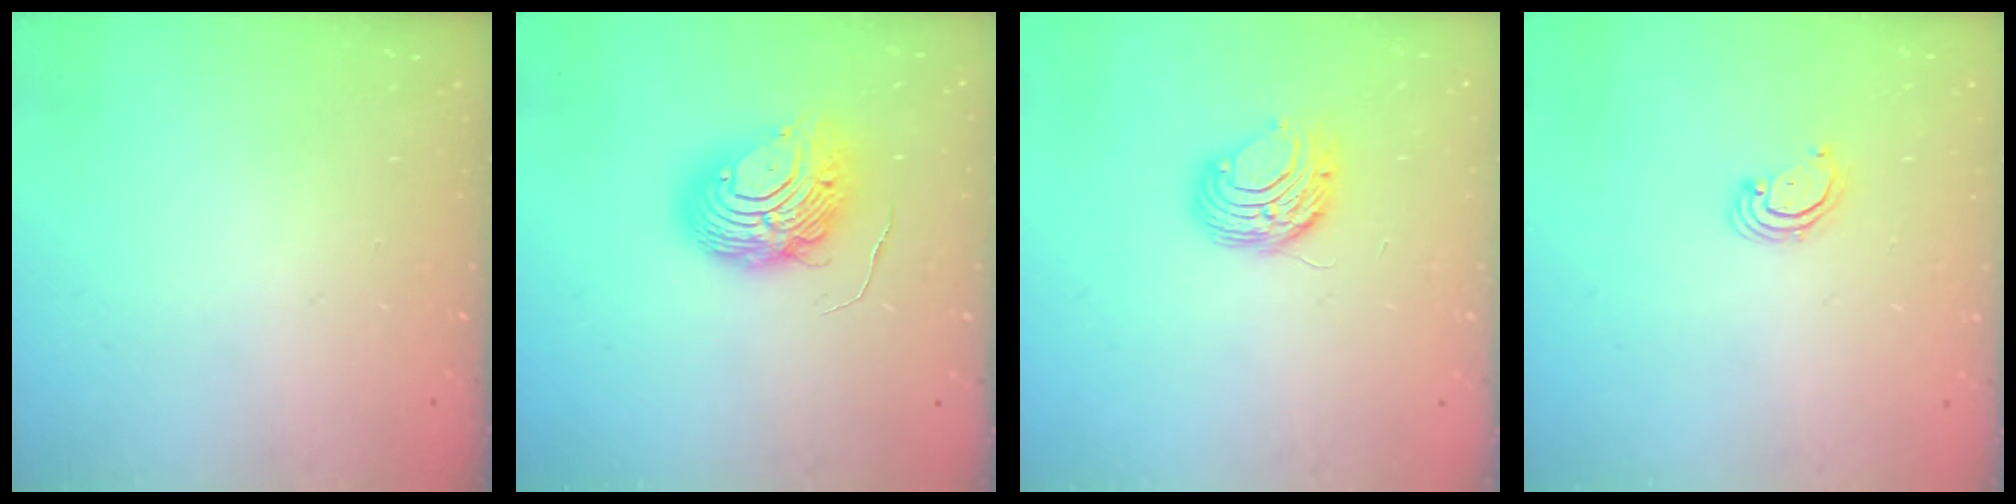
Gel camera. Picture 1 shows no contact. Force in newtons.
{"total": 10.2, "press": 10.2, "slide": 1.1}
{"total": 9.2, "press": 9.1, "slide": 0.8}
{"total": 2.5, "press": 2.5, "slide": 0.2}